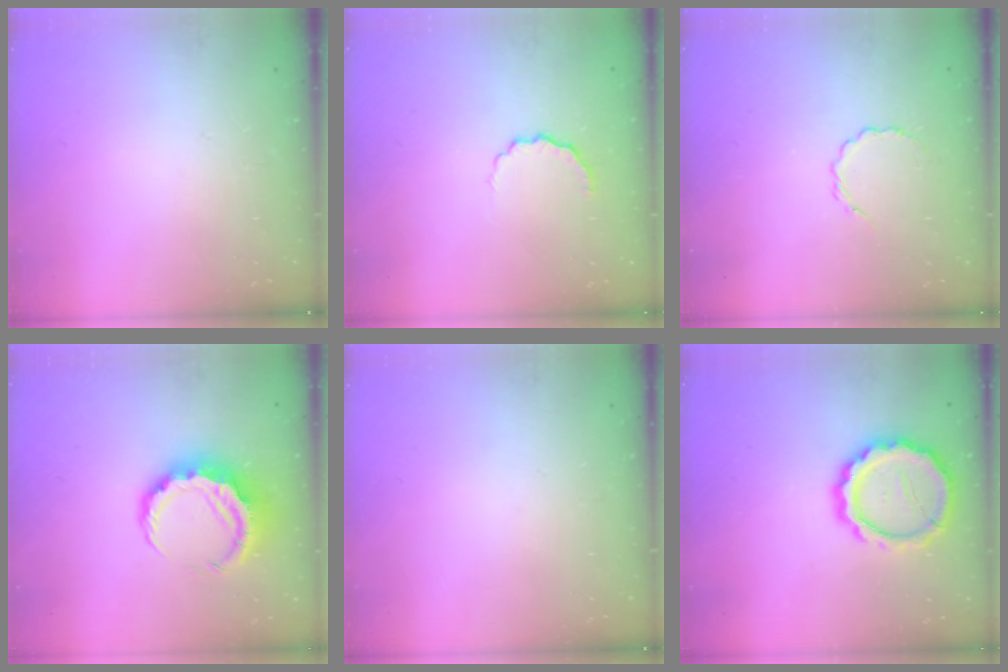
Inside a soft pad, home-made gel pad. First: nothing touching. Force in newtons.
{"total": 5.6, "press": 5.4, "slide": 1.5}
{"total": 2.9, "press": 2.7, "slide": 1.0}
{"total": 9.7, "press": 9.5, "slide": 1.8}
{"total": 0.0}
{"total": 15.3, "press": 15.0, "slide": 2.8}